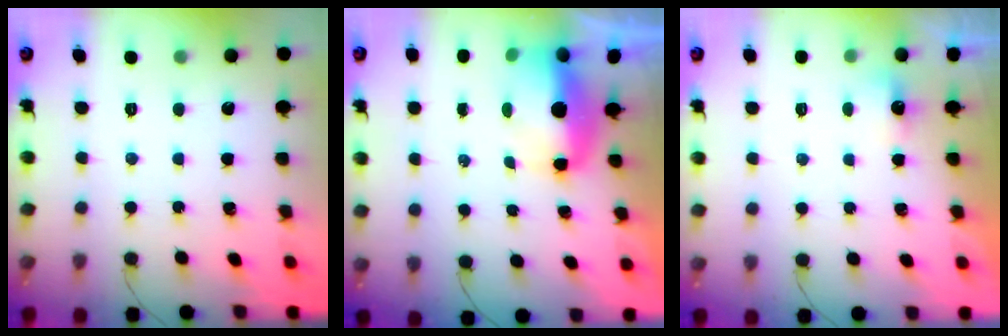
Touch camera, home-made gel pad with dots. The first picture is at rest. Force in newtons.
{"total": 8.0, "press": 7.1, "slide": 3.7}
{"total": 1.7, "press": 1.5, "slide": 0.7}